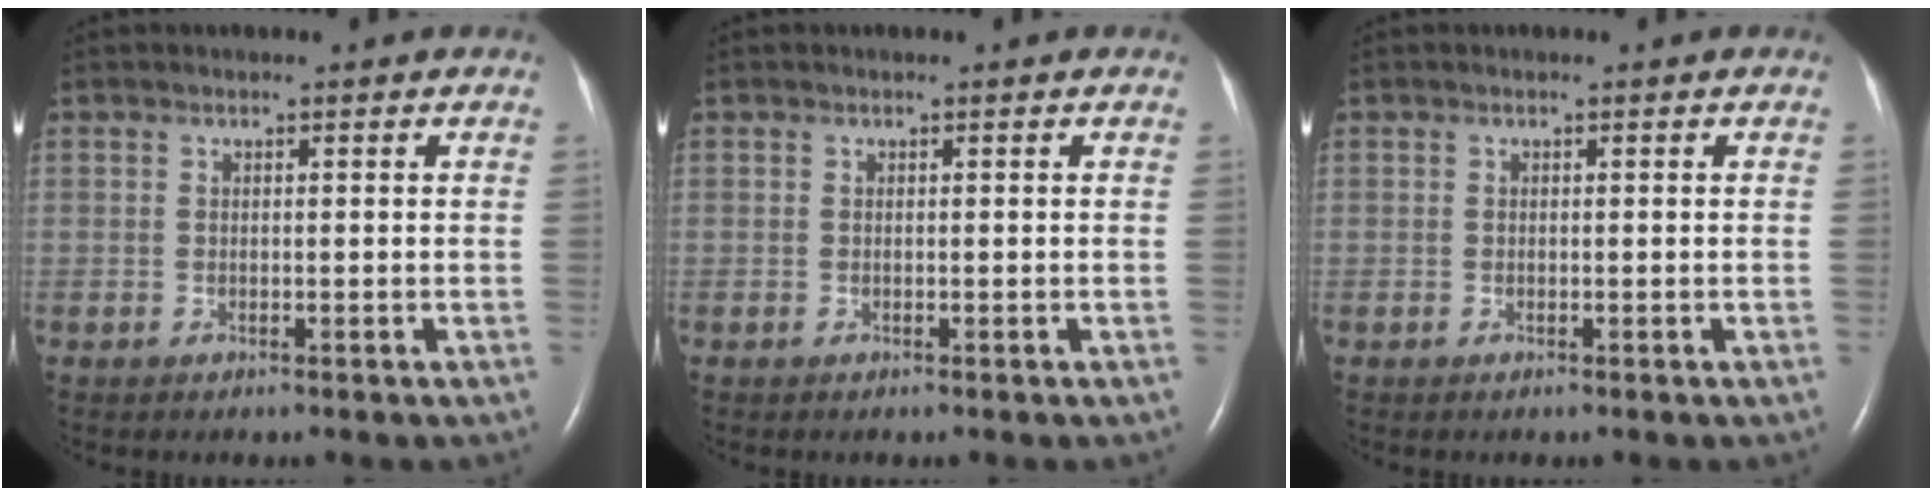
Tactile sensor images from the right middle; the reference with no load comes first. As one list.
[{"total": 0.0}, {"total": 0.0}]